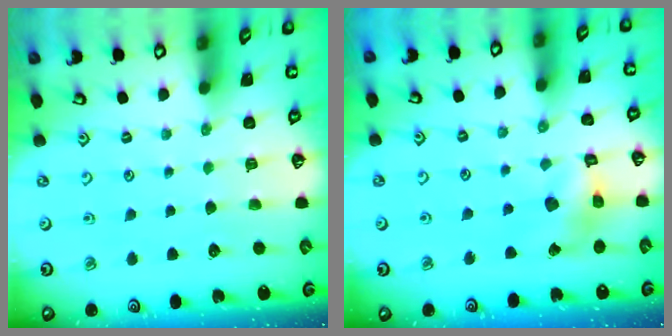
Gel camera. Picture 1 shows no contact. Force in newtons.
{"total": 9.6, "press": 9.5, "slide": 1.1}